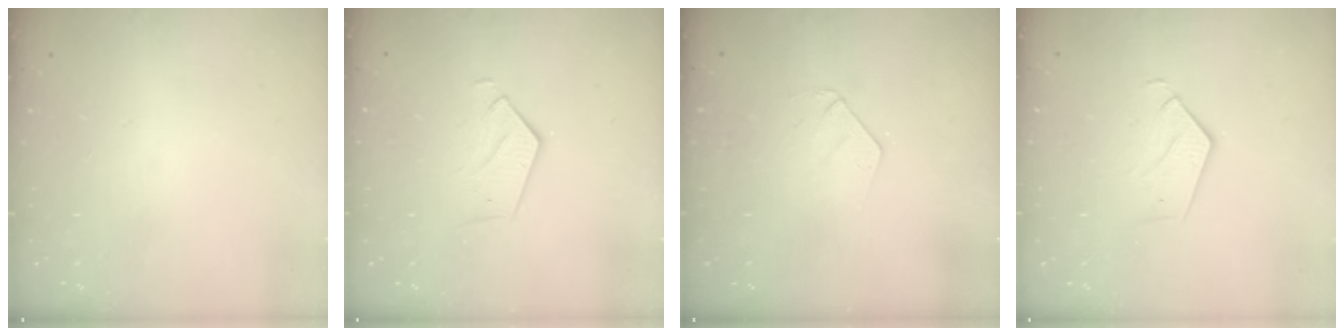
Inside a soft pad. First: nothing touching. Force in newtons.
{"total": 3.0, "press": 3.0, "slide": 0.2}
{"total": 3.8, "press": 3.8, "slide": 0.3}
{"total": 3.6, "press": 3.6, "slide": 0.3}